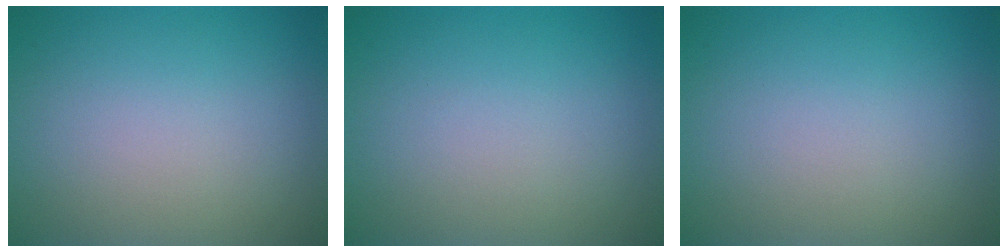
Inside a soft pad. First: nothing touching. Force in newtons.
{"total": 0.0}
{"total": 0.0}